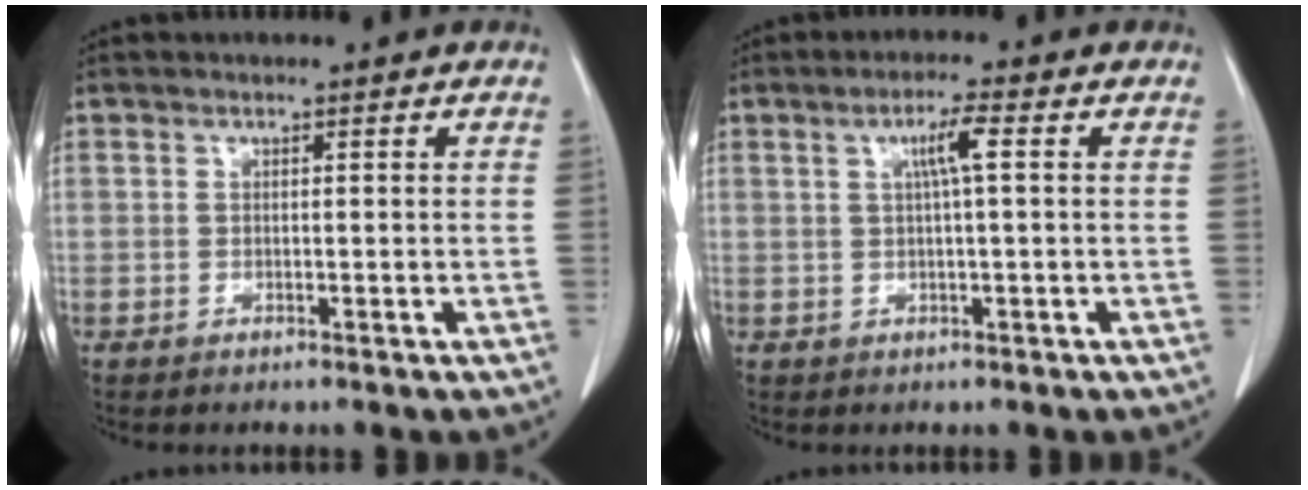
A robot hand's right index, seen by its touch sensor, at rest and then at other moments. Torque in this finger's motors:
{"motor_torque": [0.51, 0.03, 0.13, 0.08]}